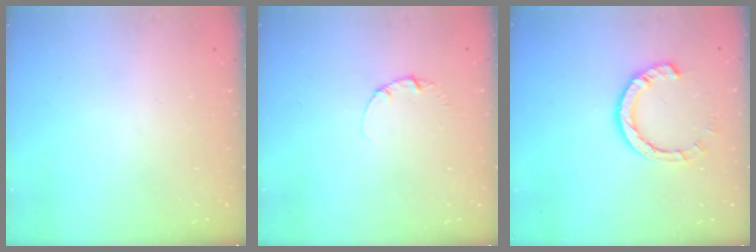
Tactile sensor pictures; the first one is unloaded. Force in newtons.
{"total": 1.3, "press": 1.3, "slide": 0.2}
{"total": 9.0, "press": 8.9, "slide": 1.2}